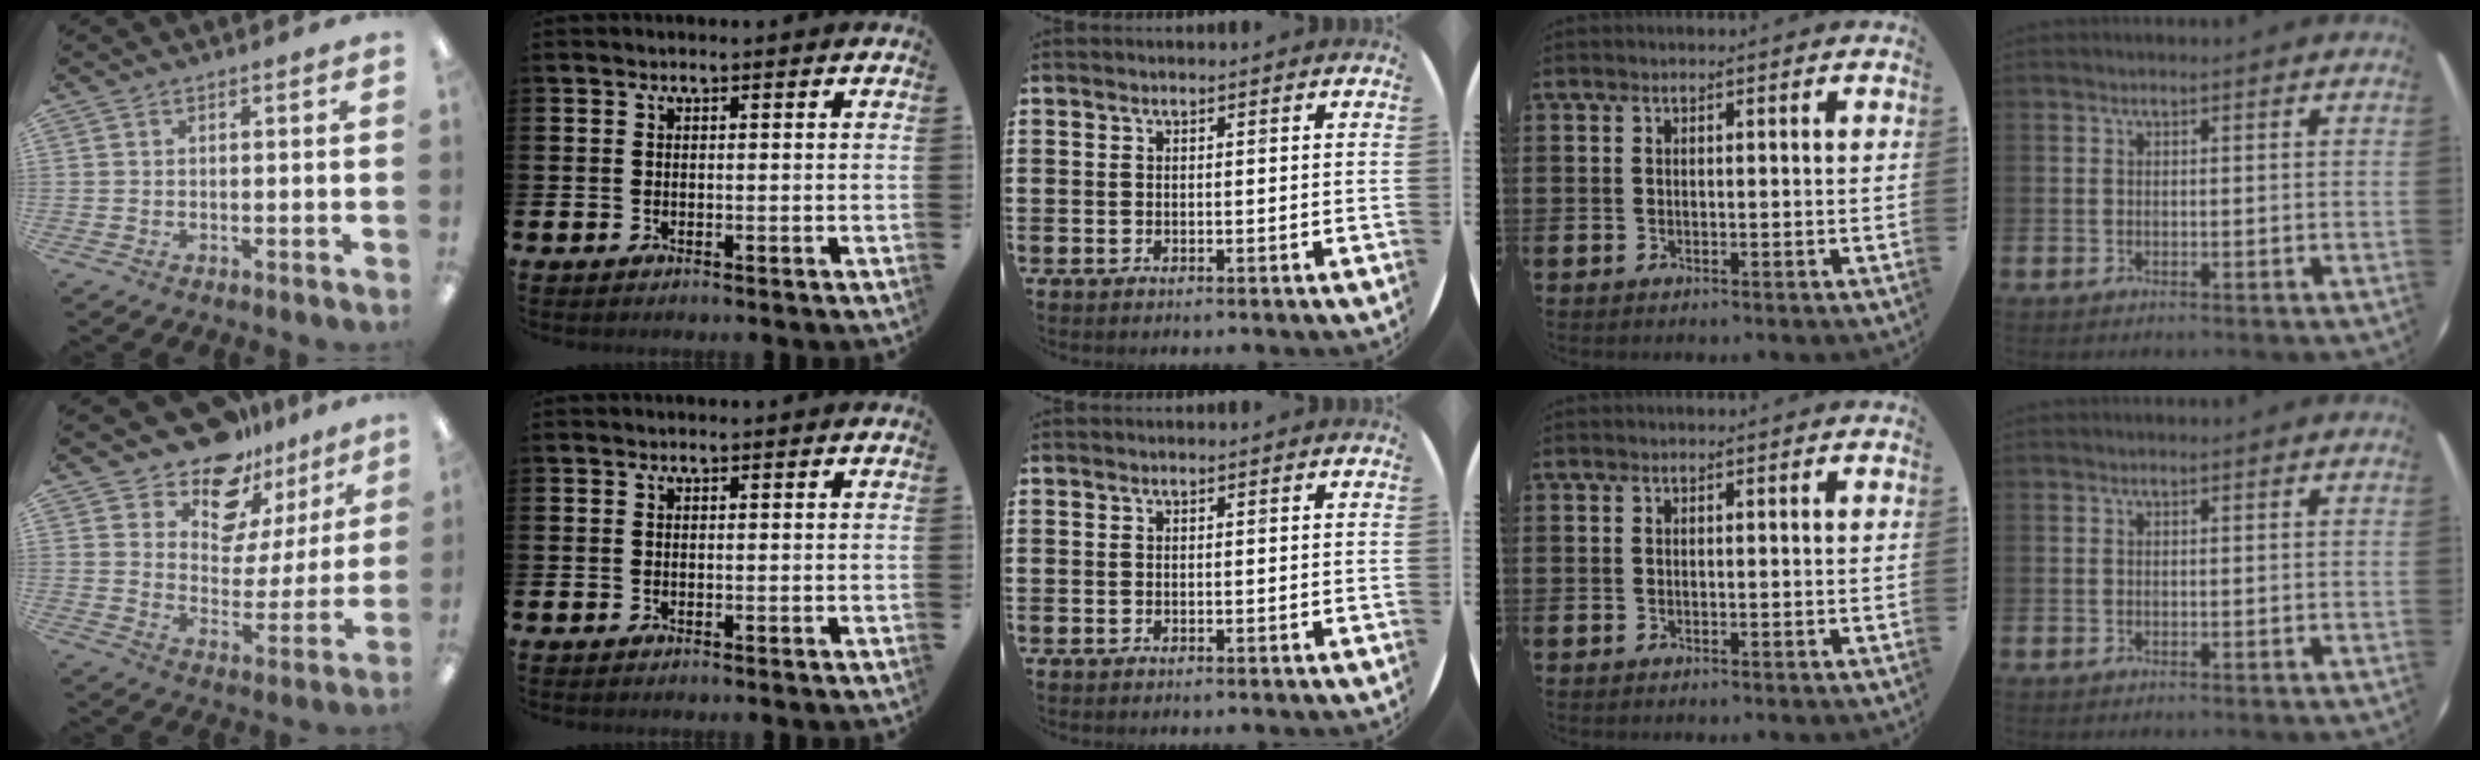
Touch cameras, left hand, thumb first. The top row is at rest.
{"thumb": {"total": 14.4, "force": [12.1, 6.8, 3.7], "torque": [-0.070, -0.101, 0.219]}}